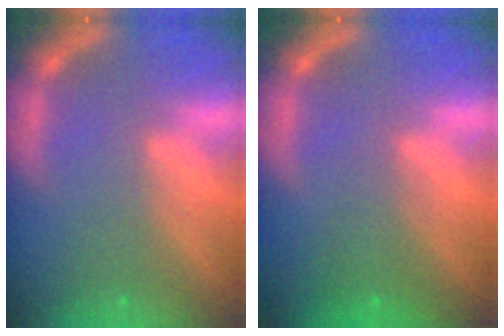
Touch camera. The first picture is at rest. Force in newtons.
{"total": 2.5}